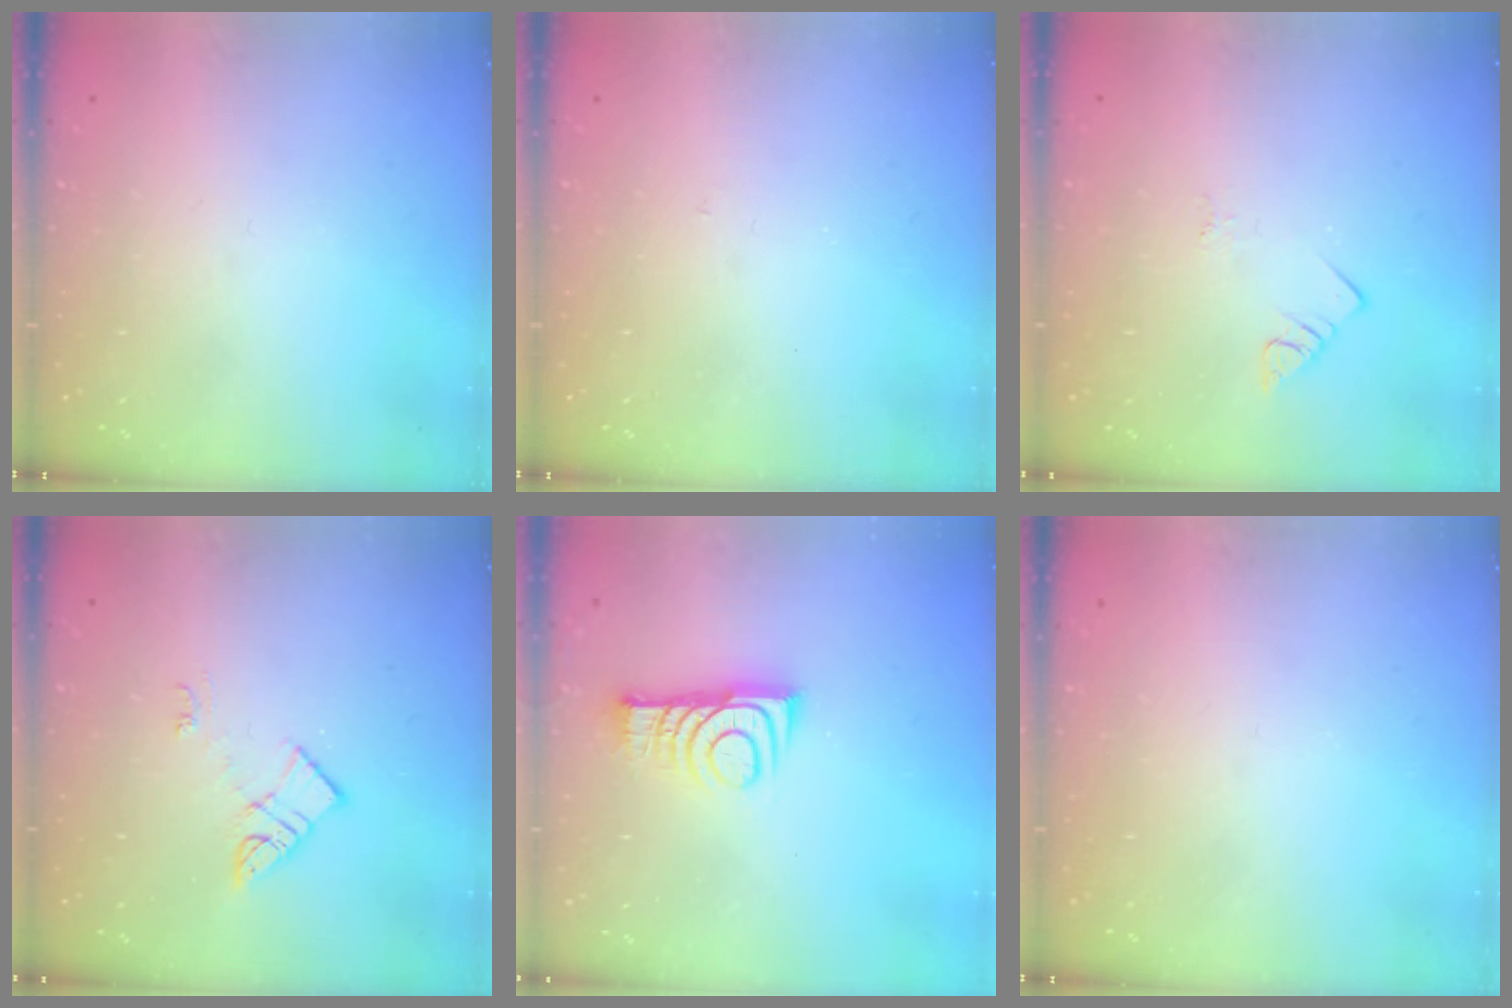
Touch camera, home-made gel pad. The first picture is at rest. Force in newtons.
{"total": 2.7, "press": 2.7, "slide": 0.3}
{"total": 2.8, "press": 2.8, "slide": 0.4}
{"total": 6.4, "press": 6.4, "slide": 0.6}
{"total": 9.3, "press": 9.3, "slide": 0.2}
{"total": 0.0}